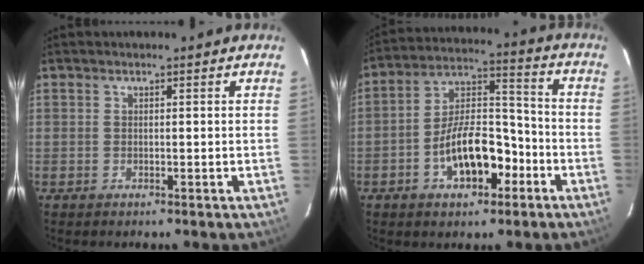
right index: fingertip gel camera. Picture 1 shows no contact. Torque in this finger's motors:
{"motor_torque": [1.07, -0.99, 0.49, 0.14]}